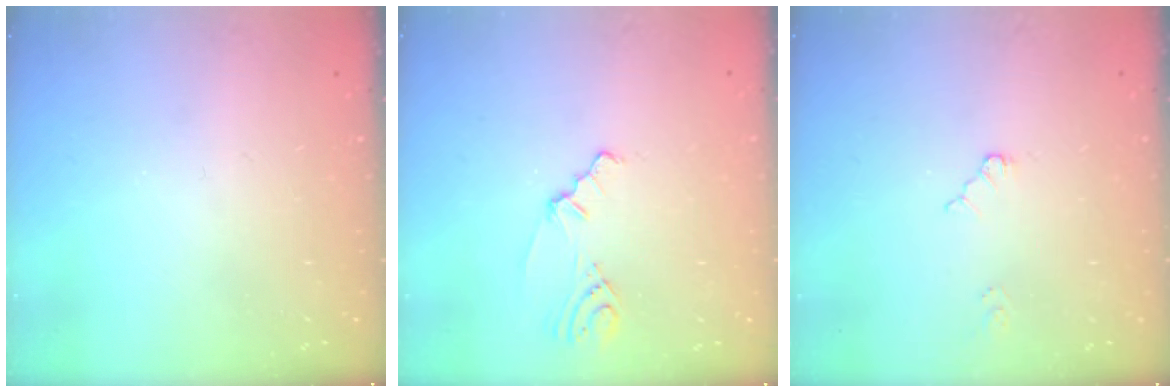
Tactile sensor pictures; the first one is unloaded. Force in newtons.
{"total": 2.2, "press": 2.1, "slide": 0.6}
{"total": 2.6, "press": 2.6, "slide": 0.4}